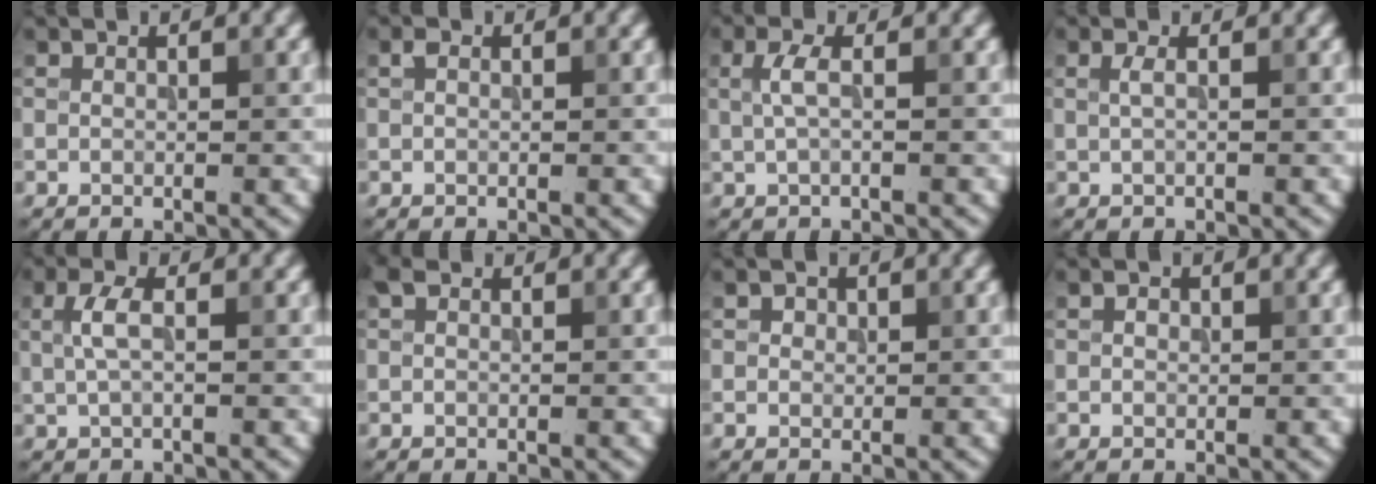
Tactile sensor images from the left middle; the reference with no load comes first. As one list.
[{"total": 0.7, "force": [0.3, 0.4, 0.4], "torque": [-0.006, 0.001, 0.002]}, {"total": 1.8, "force": [0.3, 0.5, 1.7], "torque": [-0.039, 0.004, 0.004]}, {"total": 0.9, "force": [0.2, 0.2, 0.9], "torque": [-0.019, 0.002, 0.002]}, {"total": 2.2, "force": [0.3, 0.7, 2.0], "torque": [-0.045, 0.005, 0.004]}, {"total": 0.9, "force": [0.3, 0.6, 0.6], "torque": [-0.008, 0.006, 0.002]}, {"total": 1.0, "force": [0.5, 0.8, 0.4], "torque": [-0.004, -0.003, 0.001]}, {"total": 0.7, "force": [0.1, 0.5, 0.3], "torque": [-0.005, -0.001, 0.000]}]